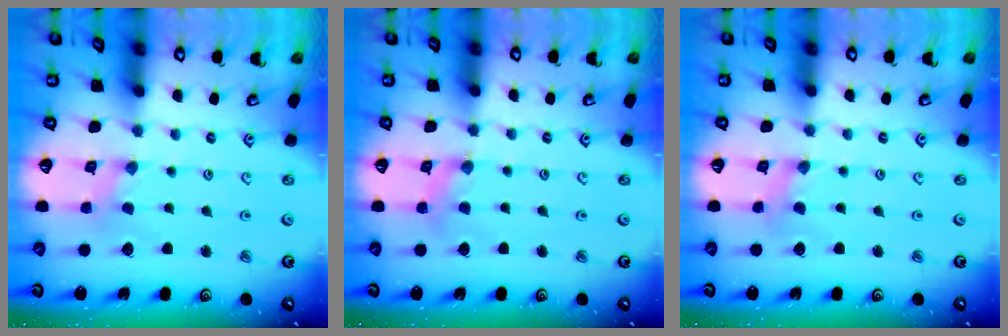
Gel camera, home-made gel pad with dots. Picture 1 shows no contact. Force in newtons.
{"total": 2.7, "press": 2.7, "slide": 0.3}
{"total": 1.4, "press": 1.4, "slide": 0.3}